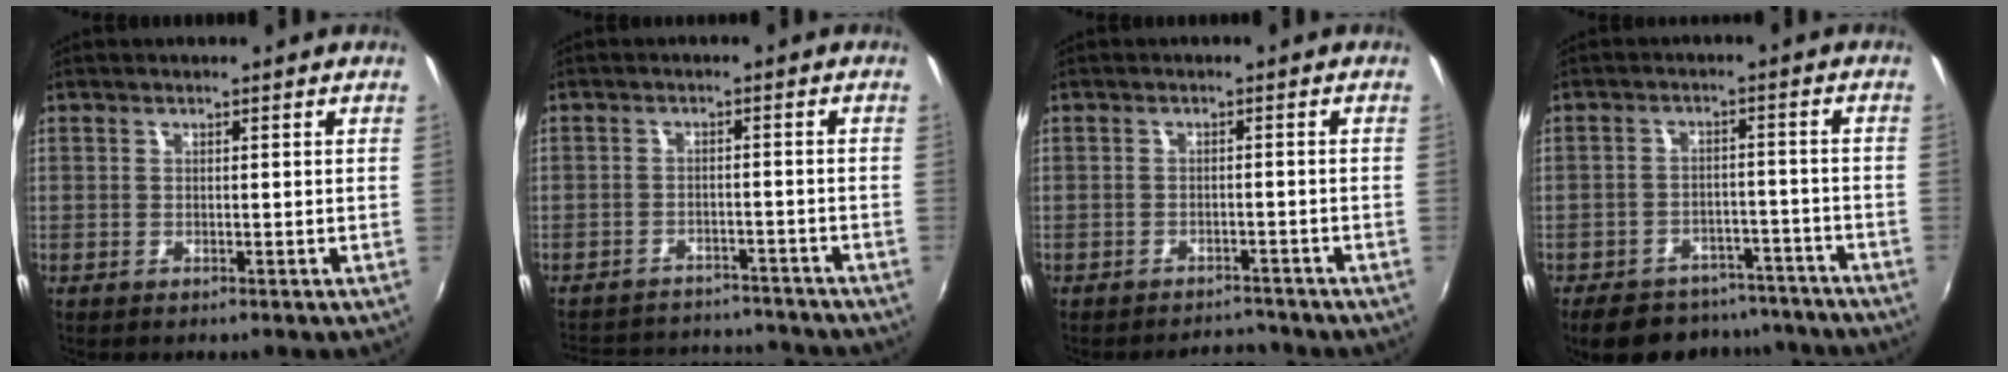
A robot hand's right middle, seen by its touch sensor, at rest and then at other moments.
{"total": 15.0, "force": [-13.5, 4.8, 4.6], "torque": [-0.110, 0.023, -0.179]}
{"total": 4.0, "force": [-3.8, 1.1, 0.2], "torque": [-0.012, 0.004, -0.058]}
{"total": 16.7, "force": [-13.9, 7.1, 5.7], "torque": [-0.123, 0.020, -0.172]}